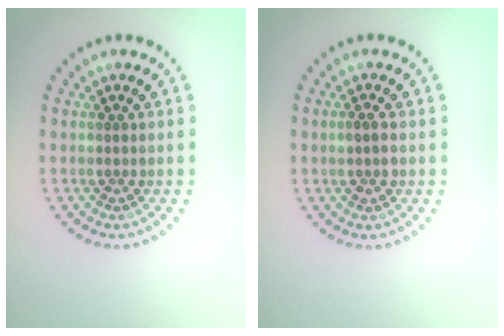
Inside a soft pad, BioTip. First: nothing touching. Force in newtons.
{"total": 1.4, "press": 1.4, "slide": 0.2}